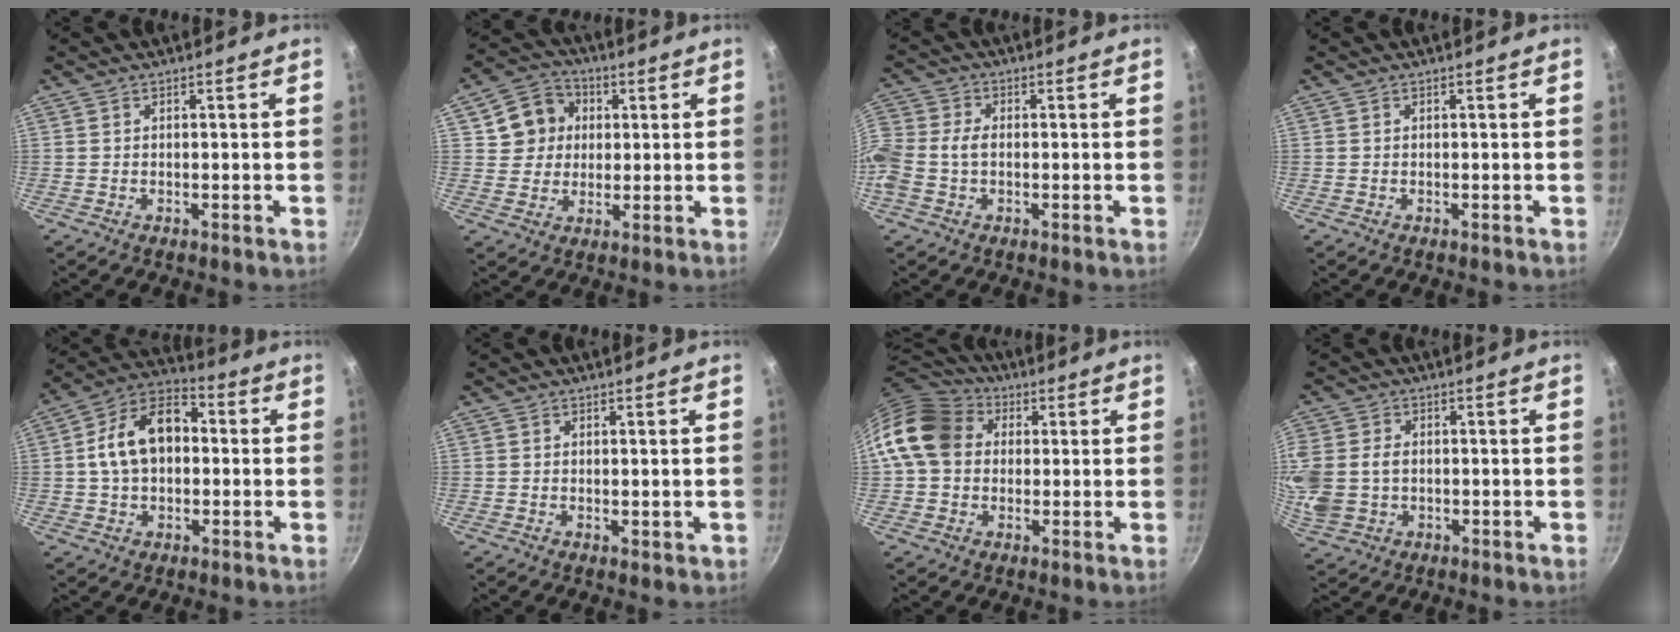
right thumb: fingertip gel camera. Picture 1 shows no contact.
{"total": 9.4, "force": [2.5, 8.4, 3.3], "torque": [-0.025, 0.015, 0.037]}
{"total": 8.7, "force": [-1.3, 6.5, 5.6], "torque": [-0.128, 0.023, -0.043]}
{"total": 0.0}
{"total": 14.5, "force": [0.9, 9.9, 10.6], "torque": [-0.152, 0.035, -0.001]}
{"total": 1.0, "force": [0.5, 0.6, 0.7], "torque": [-0.006, -0.005, 0.005]}
{"total": 14.6, "force": [2.5, 11.9, 8.1], "torque": [-0.134, 0.031, 0.027]}
{"total": 14.3, "force": [0.3, 11.4, 8.5], "torque": [-0.223, 0.013, 0.010]}